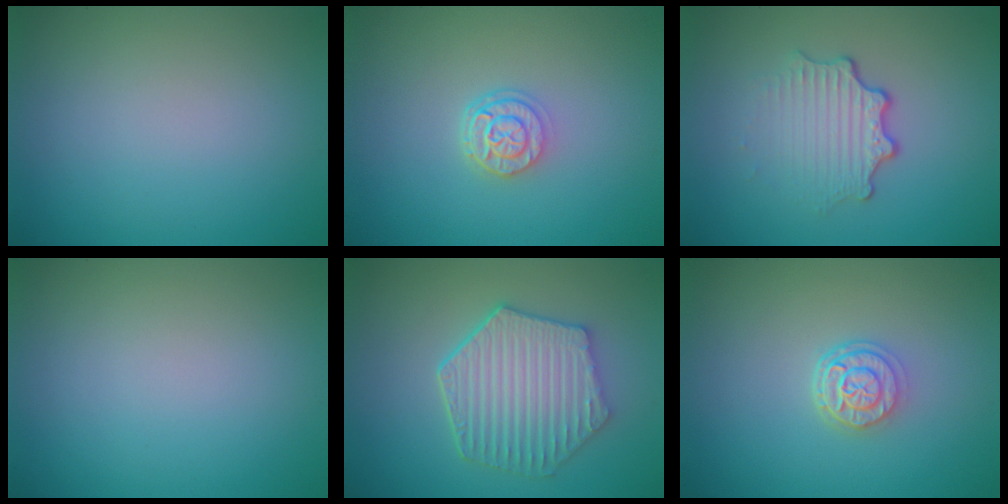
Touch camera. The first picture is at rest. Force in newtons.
{"total": 2.7, "press": 2.1, "slide": 1.7}
{"total": 3.4, "press": 2.6, "slide": 2.3}
{"total": 0.0}
{"total": 6.3, "press": 5.0, "slide": 3.7}
{"total": 3.0, "press": 2.4, "slide": 1.9}